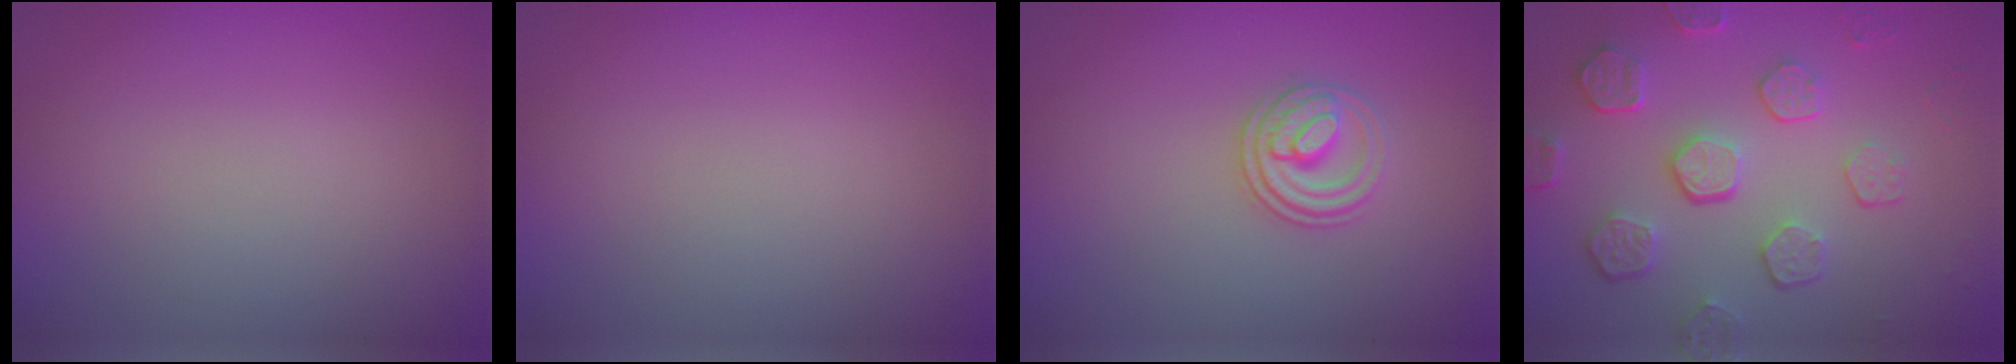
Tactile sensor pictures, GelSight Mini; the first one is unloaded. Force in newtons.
{"total": 0.0}
{"total": 2.8, "press": 2.6, "slide": 1.1}
{"total": 5.5, "press": 4.2, "slide": 3.6}